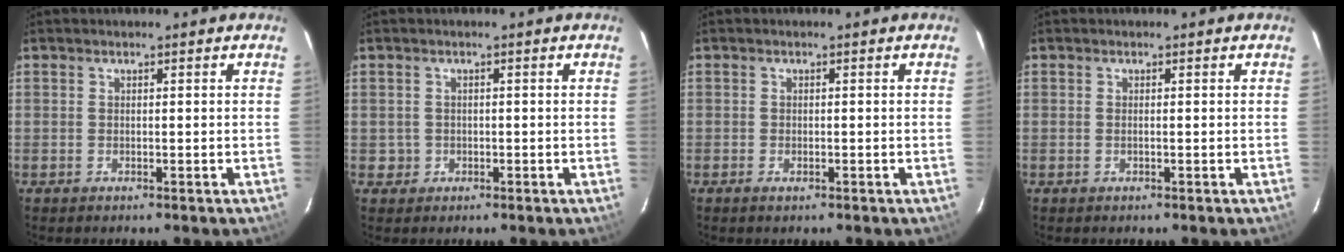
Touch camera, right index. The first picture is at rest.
{"total": 2.0, "force": [-0.4, 2.0, -0.1], "torque": [0.005, 0.011, 0.000]}
{"total": 1.1, "force": [-0.7, 0.5, 0.6], "torque": [-0.011, -0.002, -0.013]}
{"total": 0.5, "force": [-0.1, 0.0, 0.5], "torque": [-0.010, 0.002, -0.002]}